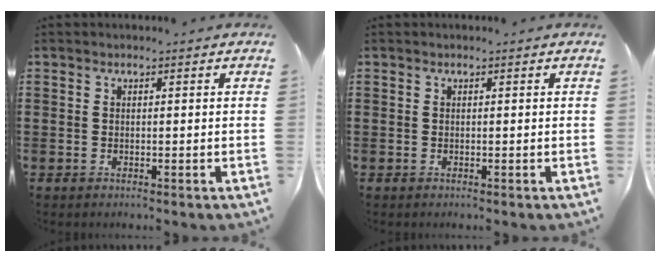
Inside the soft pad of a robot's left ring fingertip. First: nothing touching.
{"total": 0.0}